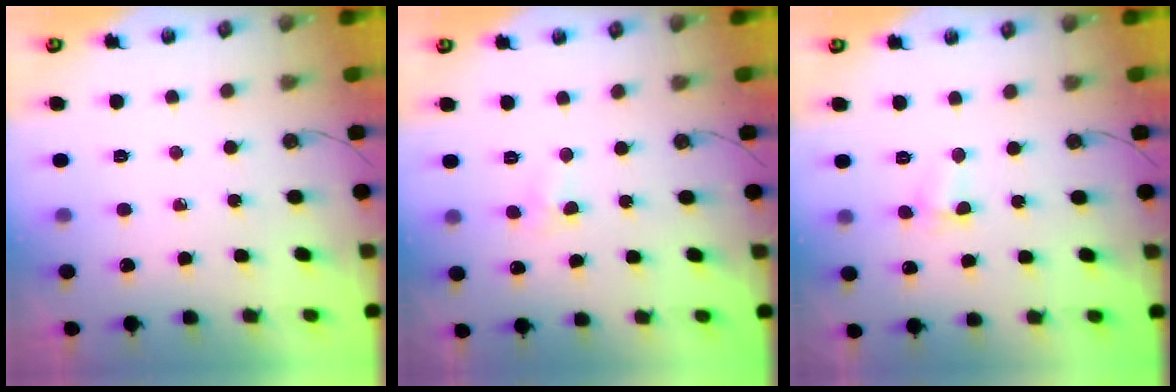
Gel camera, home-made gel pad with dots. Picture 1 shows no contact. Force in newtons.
{"total": 2.9, "press": 2.9, "slide": 0.4}
{"total": 3.0, "press": 2.9, "slide": 0.5}